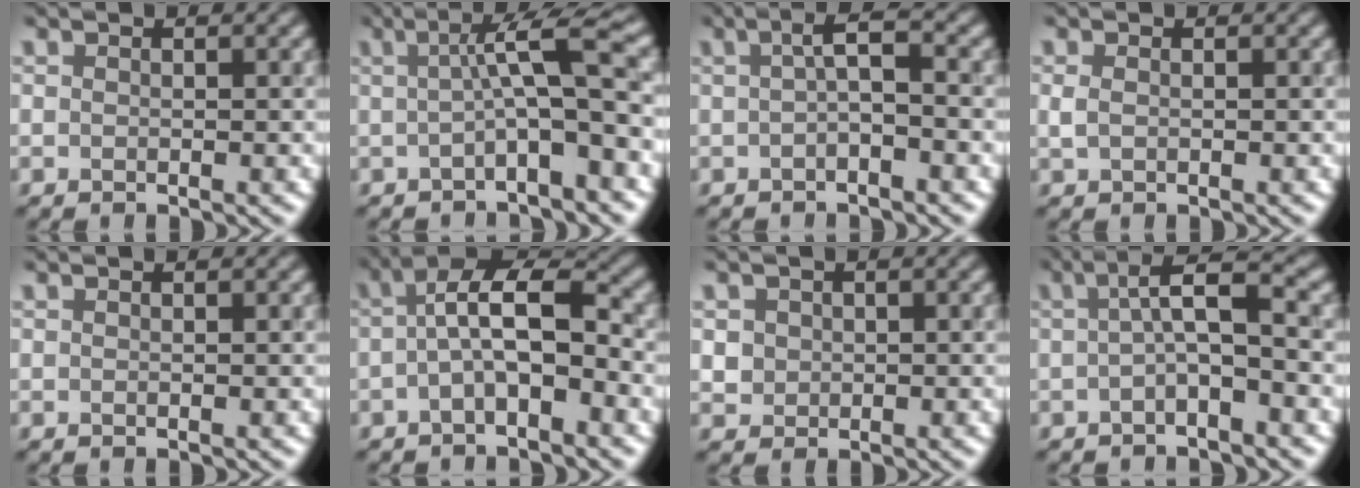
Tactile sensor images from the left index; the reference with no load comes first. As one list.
[{"total": 6.0, "force": [-0.1, 0.9, 5.9], "torque": [-0.082, 0.021, -0.009]}, {"total": 2.3, "force": [-0.2, 0.3, 2.3], "torque": [-0.039, 0.008, -0.005]}, {"total": 0.9, "force": [0.0, 0.6, 0.6], "torque": [-0.015, 0.004, -0.001]}, {"total": 0.0}, {"total": 5.3, "force": [-0.8, 1.9, 4.9], "torque": [-0.087, 0.023, -0.021]}, {"total": 1.3, "force": [0.2, 1.3, 0.1], "torque": [0.007, 0.002, 0.009]}, {"total": 3.3, "force": [-0.1, 0.4, 3.2], "torque": [-0.053, 0.017, -0.007]}]